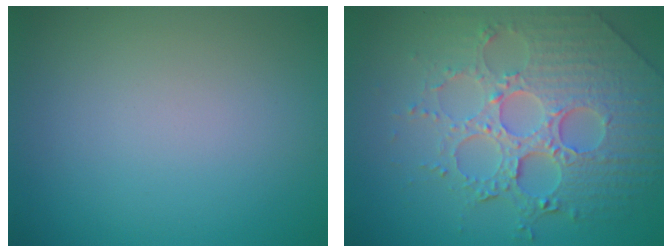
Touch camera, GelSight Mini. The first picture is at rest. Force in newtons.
{"total": 8.2, "press": 6.0, "slide": 5.7}